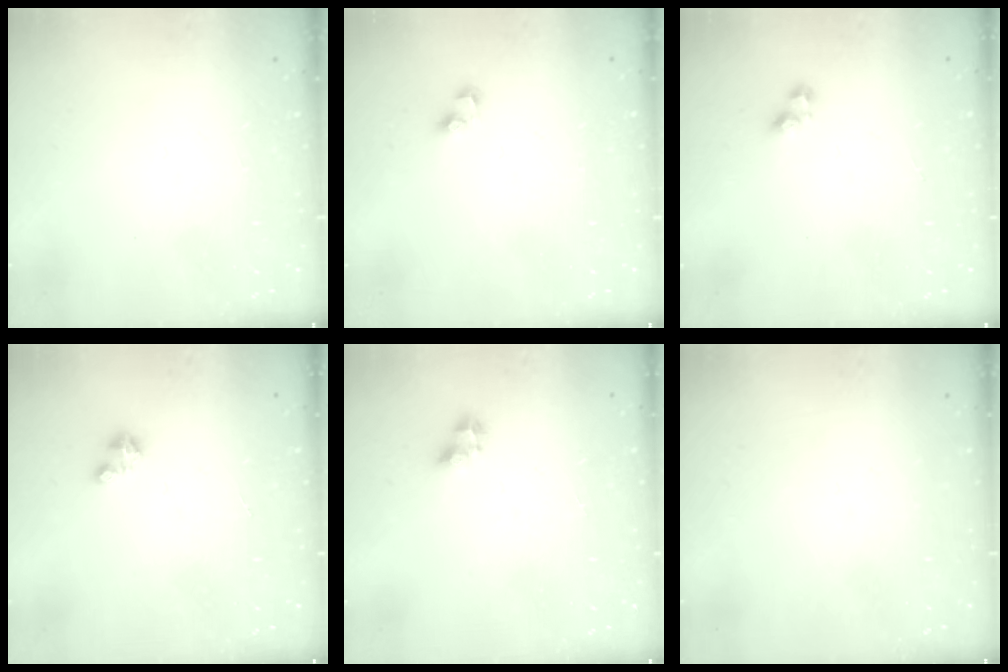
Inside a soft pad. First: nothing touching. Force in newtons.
{"total": 2.3, "press": 2.3, "slide": 0.2}
{"total": 2.4, "press": 2.3, "slide": 0.6}
{"total": 0.9, "press": 0.9, "slide": 0.2}
{"total": 3.7, "press": 3.7, "slide": 0.3}
{"total": 0.0}